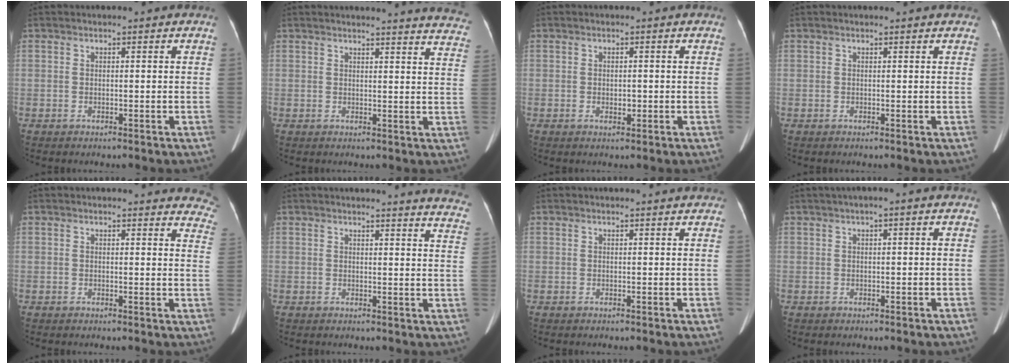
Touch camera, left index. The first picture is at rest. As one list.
[{"total": 16.4, "force": [16.0, 1.2, 3.7], "torque": [-0.024, -0.083, 0.148]}, {"total": 1.6, "force": [-0.4, 0.9, 1.2], "torque": [-0.022, -0.001, -0.004]}, {"total": 3.6, "force": [3.4, 0.5, 1.1], "torque": [-0.017, 0.013, 0.023]}, {"total": 11.3, "force": [10.8, 2.8, 2.1], "torque": [0.022, -0.048, 0.072]}, {"total": 12.2, "force": [11.8, 0.4, 3.0], "torque": [-0.011, -0.084, 0.092]}, {"total": 3.9, "force": [3.7, 0.4, 1.4], "torque": [-0.020, 0.014, 0.027]}, {"total": 1.5, "force": [0.6, 0.1, 1.3], "torque": [-0.019, 0.013, 0.011]}]